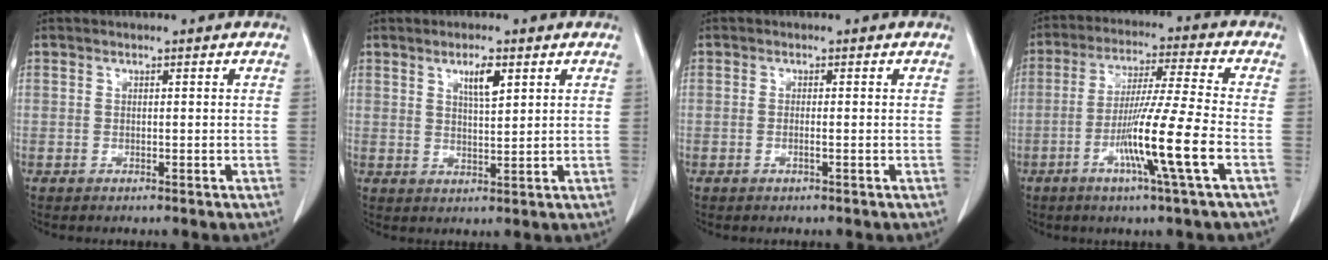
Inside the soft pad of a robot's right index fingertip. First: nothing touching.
{"total": 3.7, "force": [1.9, 0.5, 3.2], "torque": [-0.056, -0.002, 0.035]}
{"total": 0.7, "force": [-0.2, -0.1, 0.7], "torque": [-0.014, 0.001, -0.003]}
{"total": 12.0, "force": [-4.1, -1.8, 11.1], "torque": [-0.207, -0.017, -0.079]}